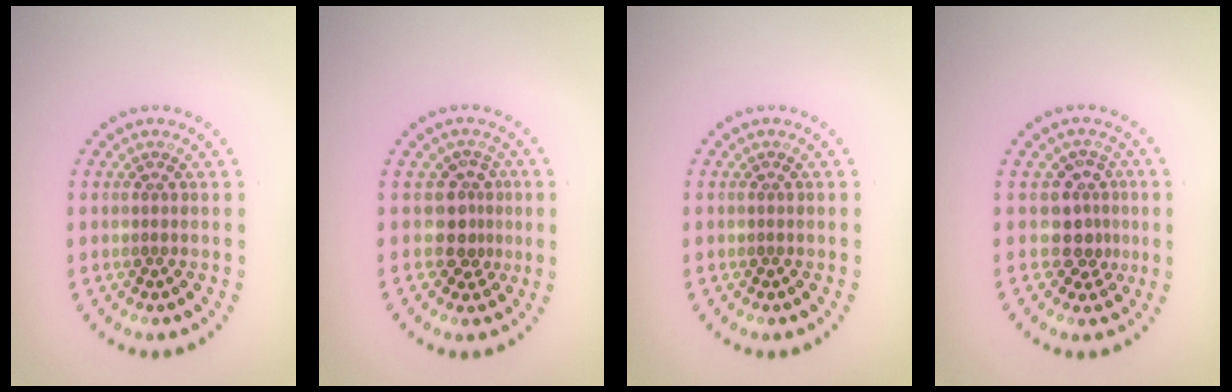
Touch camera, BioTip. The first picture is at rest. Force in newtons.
{"total": 2.5, "press": 1.9, "slide": 1.7}
{"total": 0.0}
{"total": 2.9, "press": 2.3, "slide": 1.7}